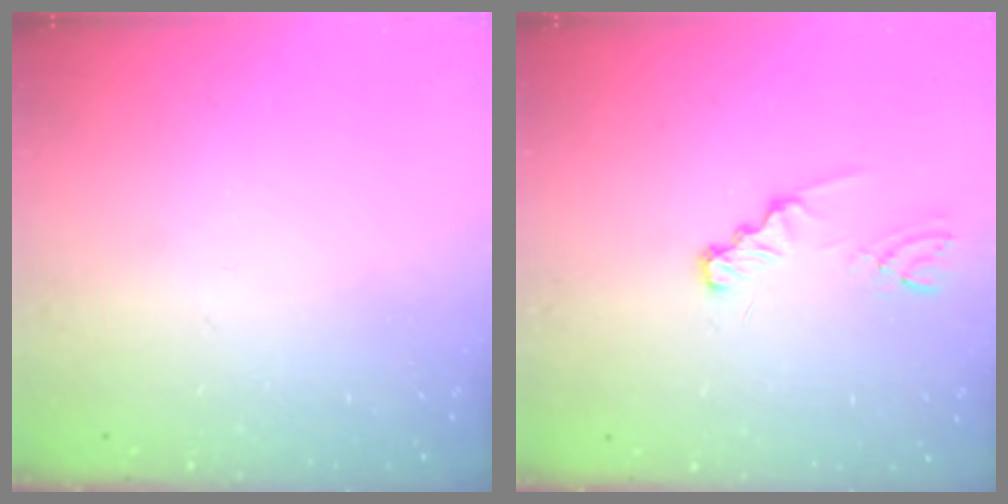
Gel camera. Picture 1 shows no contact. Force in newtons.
{"total": 1.8, "press": 1.8, "slide": 0.3}